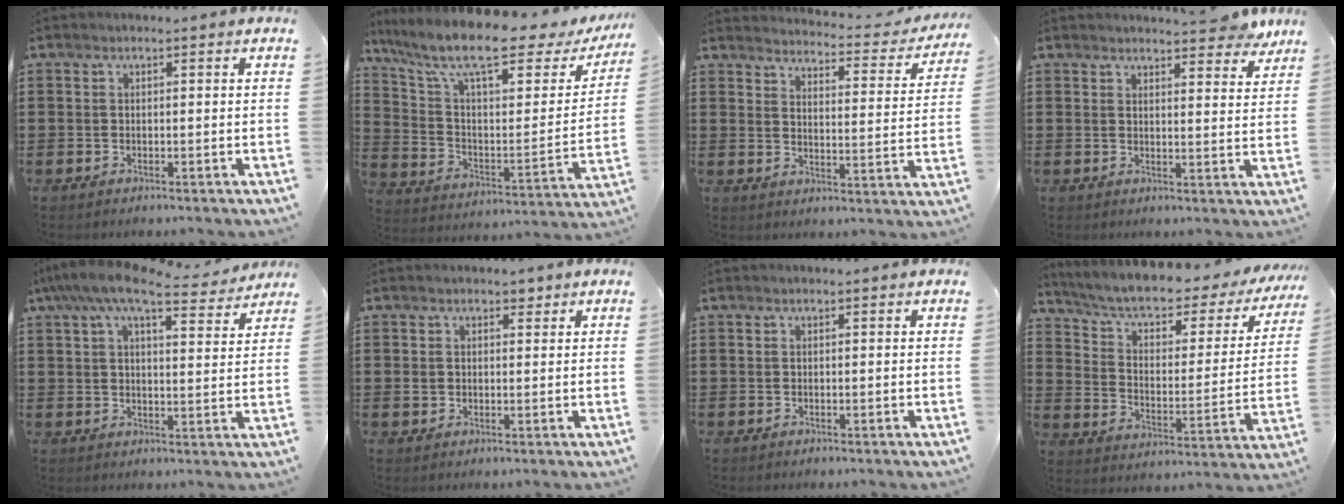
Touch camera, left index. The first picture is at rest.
{"total": 12.5, "force": [9.2, 2.4, 8.1], "torque": [-0.186, -0.053, 0.152]}
{"total": 3.3, "force": [3.2, 0.0, 0.9], "torque": [-0.023, -0.036, 0.045]}
{"total": 4.8, "force": [4.5, 0.6, 1.4], "torque": [-0.024, -0.017, 0.081]}
{"total": 8.7, "force": [7.0, 1.5, 5.0], "torque": [-0.111, -0.024, 0.122]}
{"total": 2.4, "force": [0.8, 2.1, 0.8], "torque": [-0.017, 0.006, 0.009]}
{"total": 0.0}
{"total": 5.5, "force": [3.9, 2.0, 3.3], "torque": [-0.084, -0.030, 0.060]}